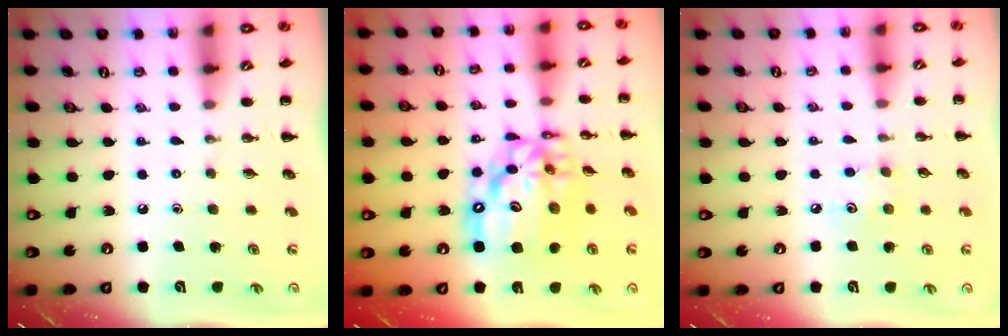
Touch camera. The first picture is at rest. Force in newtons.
{"total": 17.4, "press": 16.8, "slide": 4.6}
{"total": 4.6, "press": 4.5, "slide": 1.1}